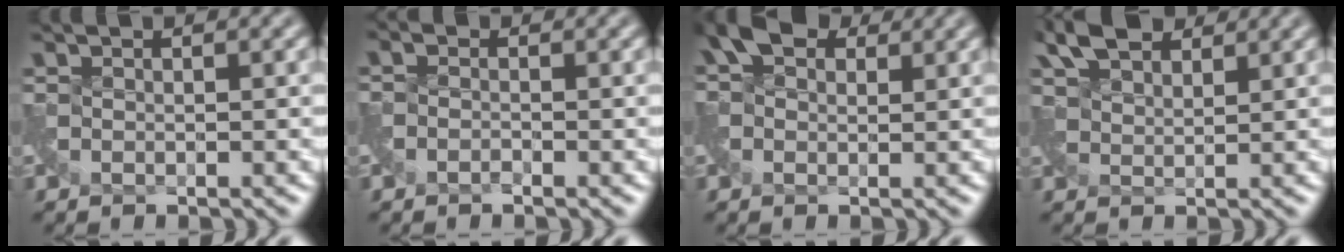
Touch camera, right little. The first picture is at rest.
{"total": 0.8, "force": [-0.6, -0.2, -0.5], "torque": [0.011, -0.001, -0.011]}
{"total": 3.3, "force": [1.2, 2.3, 1.9], "torque": [-0.038, 0.009, 0.015]}
{"total": 4.5, "force": [3.7, 1.7, 1.7], "torque": [-0.039, 0.013, 0.069]}